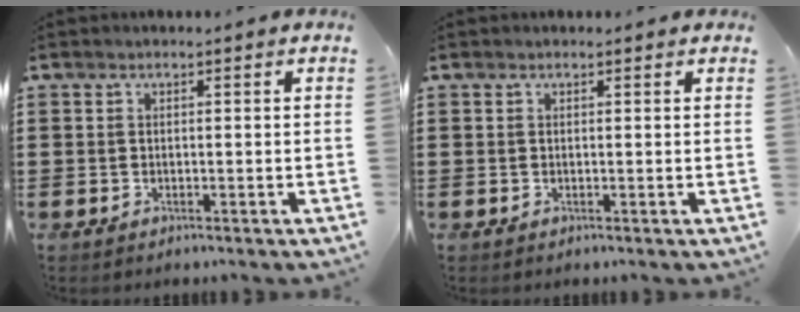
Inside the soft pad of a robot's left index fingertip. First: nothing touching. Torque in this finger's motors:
{"motor_torque": [0.68, -1.46, -0.01, -0.02]}